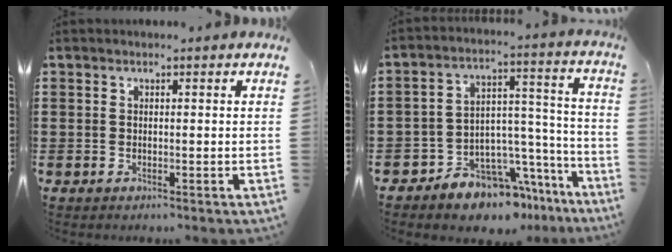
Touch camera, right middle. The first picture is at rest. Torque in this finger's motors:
{"motor_torque": [1.85, -0.29, 0.20, 0.12]}